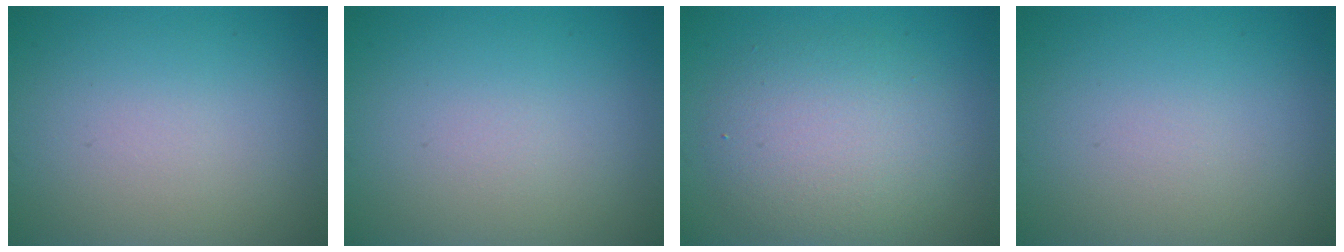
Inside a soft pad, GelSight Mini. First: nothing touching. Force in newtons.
{"total": 0.0}
{"total": 5.1, "press": 5.1, "slide": 0.3}
{"total": 0.0}